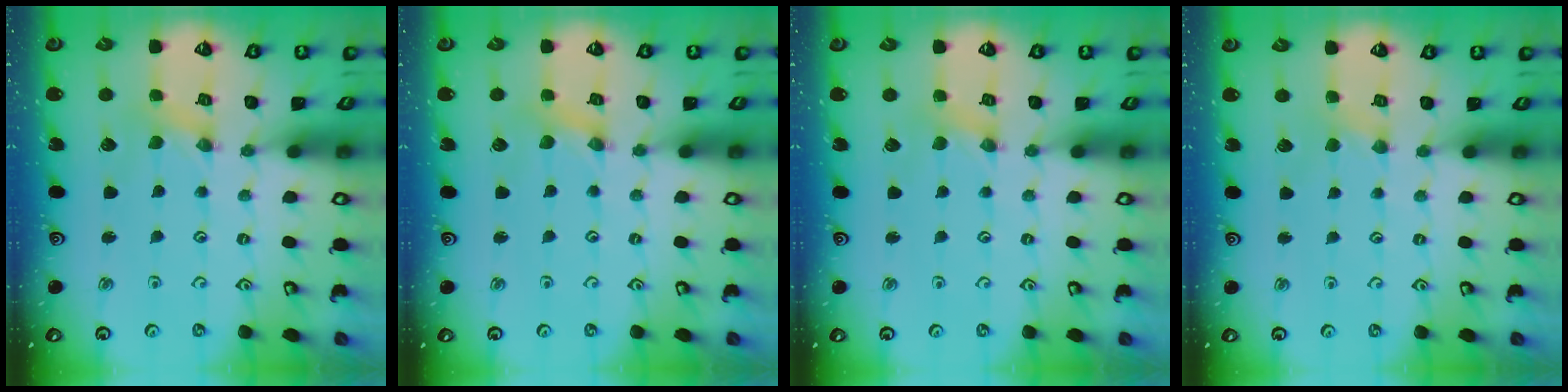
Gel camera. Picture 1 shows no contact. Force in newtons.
{"total": 1.5, "press": 1.5, "slide": 0.1}
{"total": 2.3, "press": 2.3, "slide": 0.3}
{"total": 1.2, "press": 1.2, "slide": 0.3}